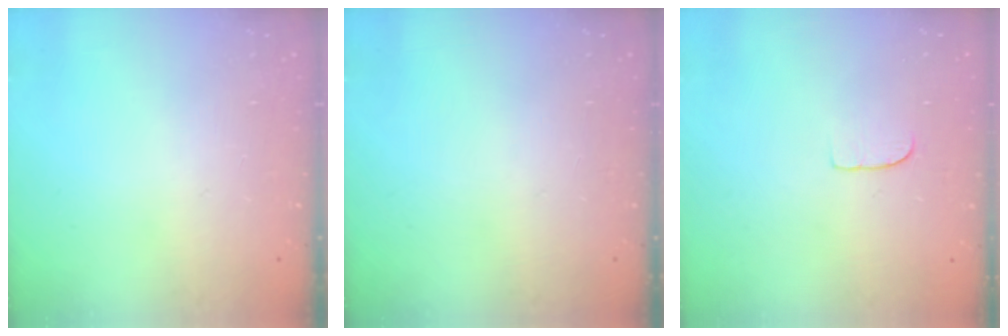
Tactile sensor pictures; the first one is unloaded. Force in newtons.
{"total": 0.0}
{"total": 4.5, "press": 4.5, "slide": 0.3}